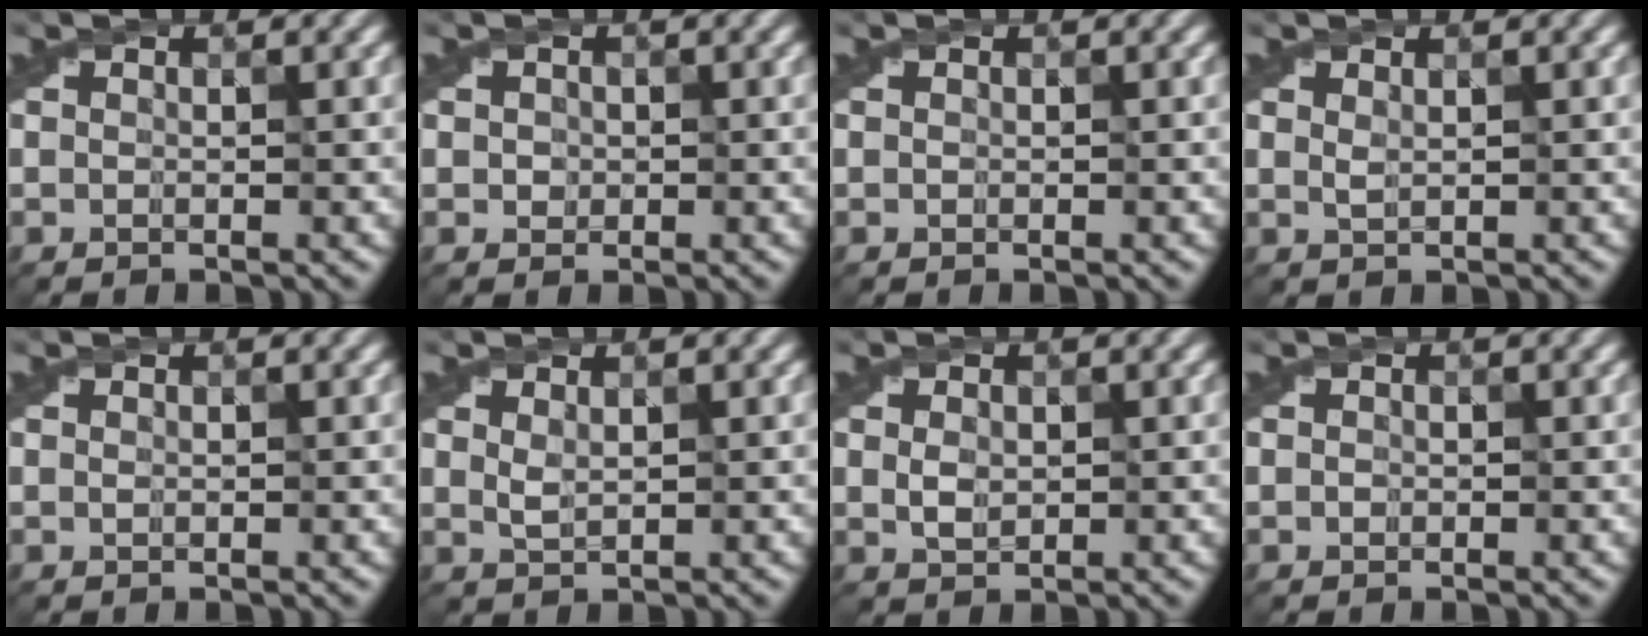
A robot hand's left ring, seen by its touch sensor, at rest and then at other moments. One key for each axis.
{"total": 1.0, "fx": 0.3, "fy": 1.0, "fz": 0.2, "tx": 0.007, "ty": -0.001, "tz": 0.002}
{"total": 0.0}
{"total": 0.6, "fx": 0.4, "fy": 0.2, "fz": 0.4, "tx": -0.009, "ty": 0.002, "tz": 0.008}
{"total": 0.0}
{"total": 1.0, "fx": 0.6, "fy": 0.4, "fz": 0.7, "tx": -0.016, "ty": 0.000, "tz": 0.014}
{"total": 1.5, "fx": 0.2, "fy": 1.1, "fz": 1.0, "tx": -0.021, "ty": 0.002, "tz": 0.005}
{"total": 0.0}